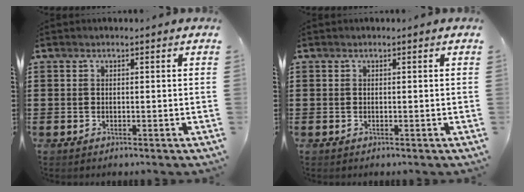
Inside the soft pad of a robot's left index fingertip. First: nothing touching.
{"total": 0.0}